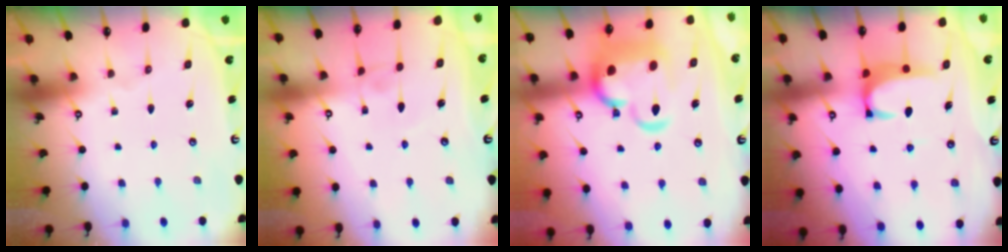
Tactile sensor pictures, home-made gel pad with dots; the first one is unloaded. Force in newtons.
{"total": 2.6, "press": 2.6, "slide": 0.4}
{"total": 10.7, "press": 10.5, "slide": 2.2}
{"total": 2.7, "press": 2.6, "slide": 0.7}